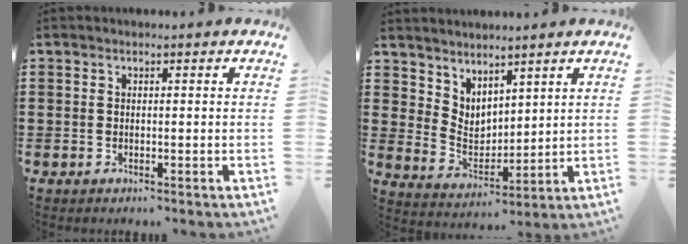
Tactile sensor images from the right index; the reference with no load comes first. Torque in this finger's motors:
{"motor_torque": [-0.18, 0.31, -0.03, -0.01]}